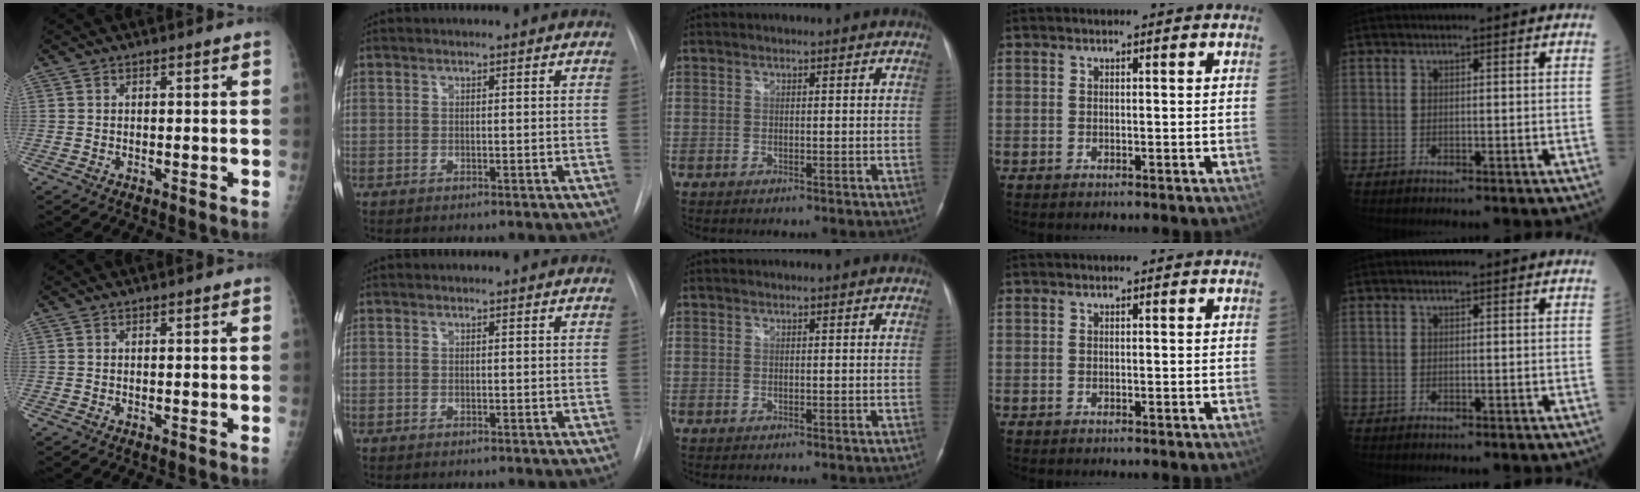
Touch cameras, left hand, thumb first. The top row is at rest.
{}